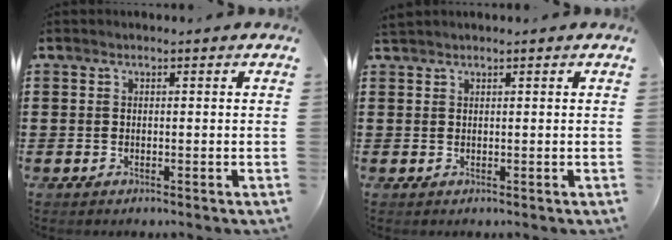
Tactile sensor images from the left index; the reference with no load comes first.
{"total": 0.6, "force": [0.6, 0.0, 0.1], "torque": [-0.004, 0.000, 0.012]}